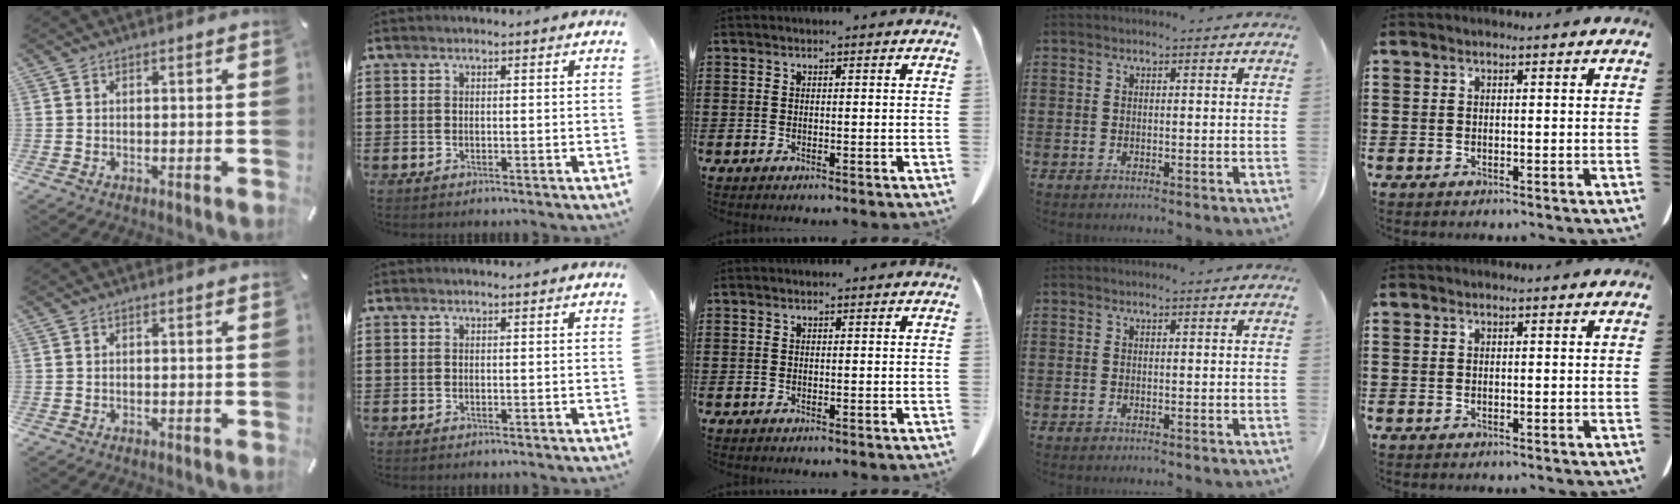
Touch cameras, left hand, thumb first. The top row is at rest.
{}